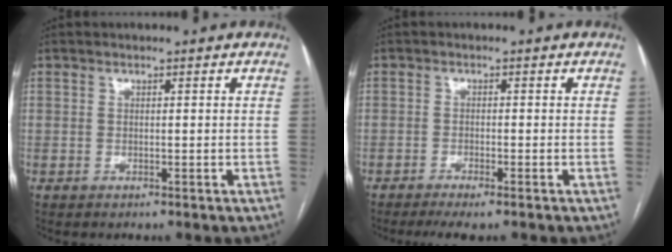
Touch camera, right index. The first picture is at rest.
{"total": 3.6, "force": [-2.7, 0.4, 2.3], "torque": [-0.036, -0.006, -0.046]}